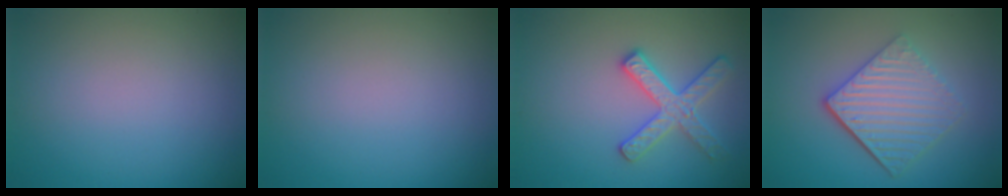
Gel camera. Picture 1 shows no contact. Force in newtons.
{"total": 0.0}
{"total": 2.9, "press": 2.9, "slide": 0.4}
{"total": 5.6, "press": 3.9, "slide": 3.9}